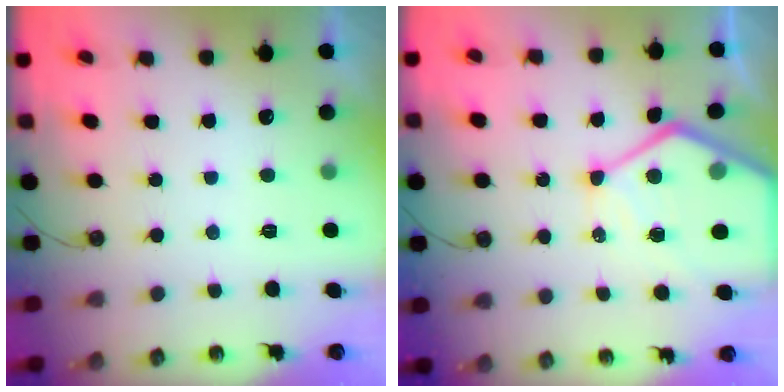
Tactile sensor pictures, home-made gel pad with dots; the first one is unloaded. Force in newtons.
{"total": 15.7, "press": 15.6, "slide": 1.7}